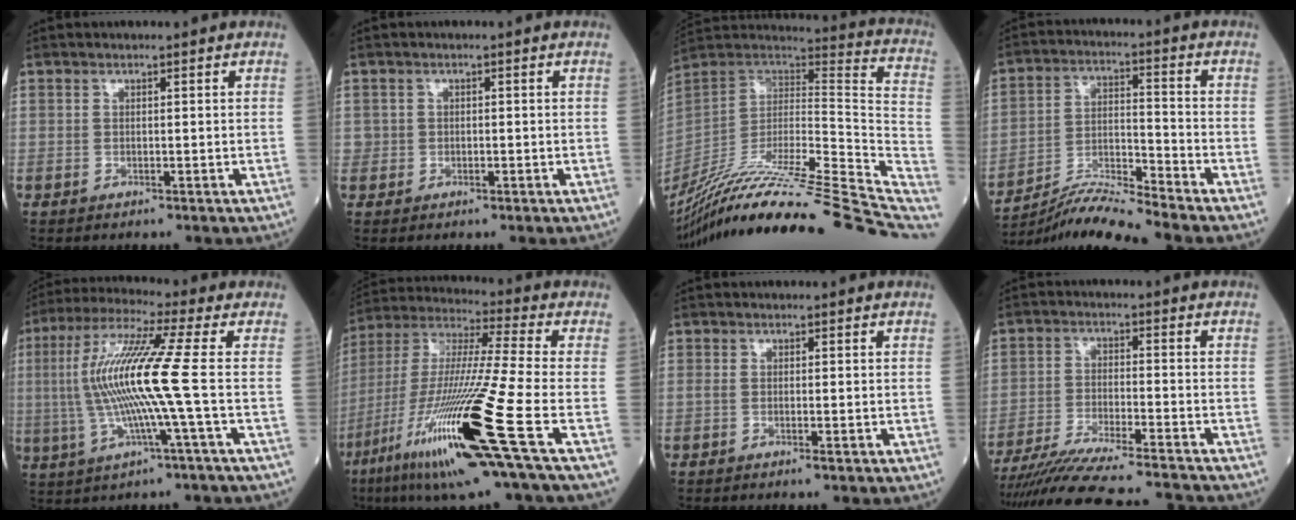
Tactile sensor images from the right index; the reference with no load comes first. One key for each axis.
{"total": 0.9, "fx": -0.1, "fy": 0.9, "fz": 0.1, "tx": 0.002, "ty": 0.005, "tz": -0.002}
{"total": 37.3, "fx": -31.1, "fy": 0.4, "fz": 20.7, "tx": -0.240, "ty": -0.051, "tz": -0.463}
{"total": 9.3, "fx": -8.5, "fy": -1.9, "fz": 3.1, "tx": -0.063, "ty": 0.001, "tz": -0.154}
{"total": 13.3, "fx": -0.4, "fy": -1.2, "fz": 13.2, "tx": -0.277, "ty": 0.006, "tz": -0.014}
{"total": 23.3, "fx": -9.5, "fy": -0.5, "fz": 21.3, "tx": -0.426, "ty": -0.050, "tz": -0.180}
{"total": 1.0, "fx": -0.5, "fy": -0.1, "fz": 0.9, "tx": -0.019, "ty": -0.001, "tz": -0.007}
{"total": 17.5, "fx": -16.1, "fy": -0.2, "fz": 6.9, "tx": -0.130, "ty": -0.030, "tz": -0.250}